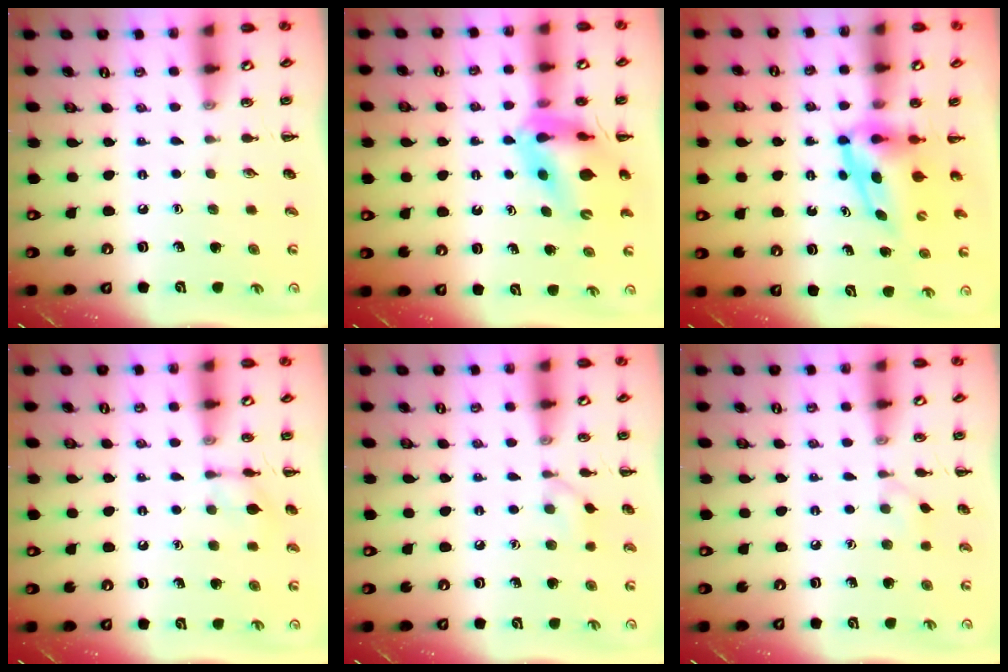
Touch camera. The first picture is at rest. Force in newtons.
{"total": 10.4, "press": 9.8, "slide": 3.3}
{"total": 5.7, "press": 5.7, "slide": 0.9}
{"total": 6.8, "press": 6.7, "slide": 0.8}
{"total": 5.8, "press": 5.6, "slide": 1.6}
{"total": 3.2, "press": 3.0, "slide": 1.2}